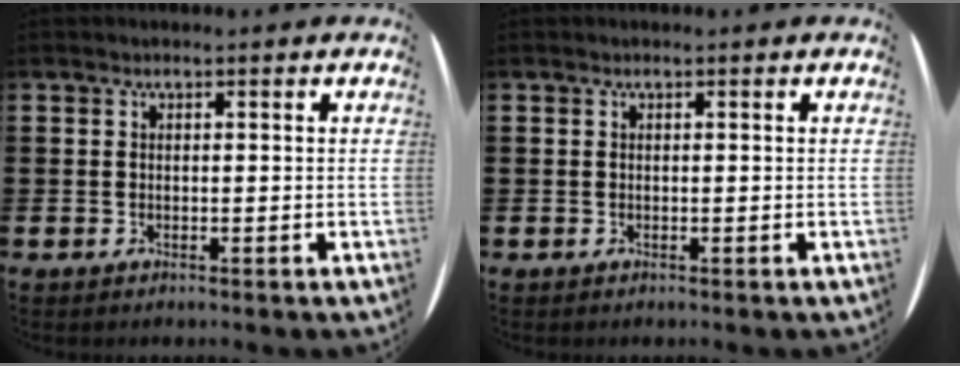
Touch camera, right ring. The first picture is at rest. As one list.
[{"total": 0.0}]